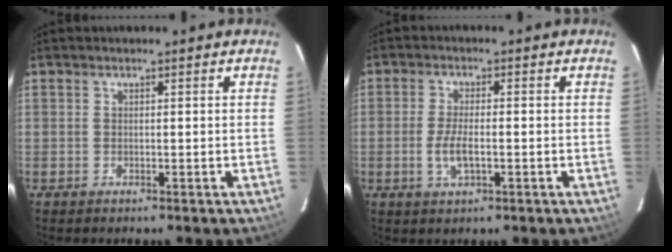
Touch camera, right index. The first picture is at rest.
{"total": 4.7, "force": [-1.3, 1.5, 4.3], "torque": [-0.089, -0.005, -0.025]}